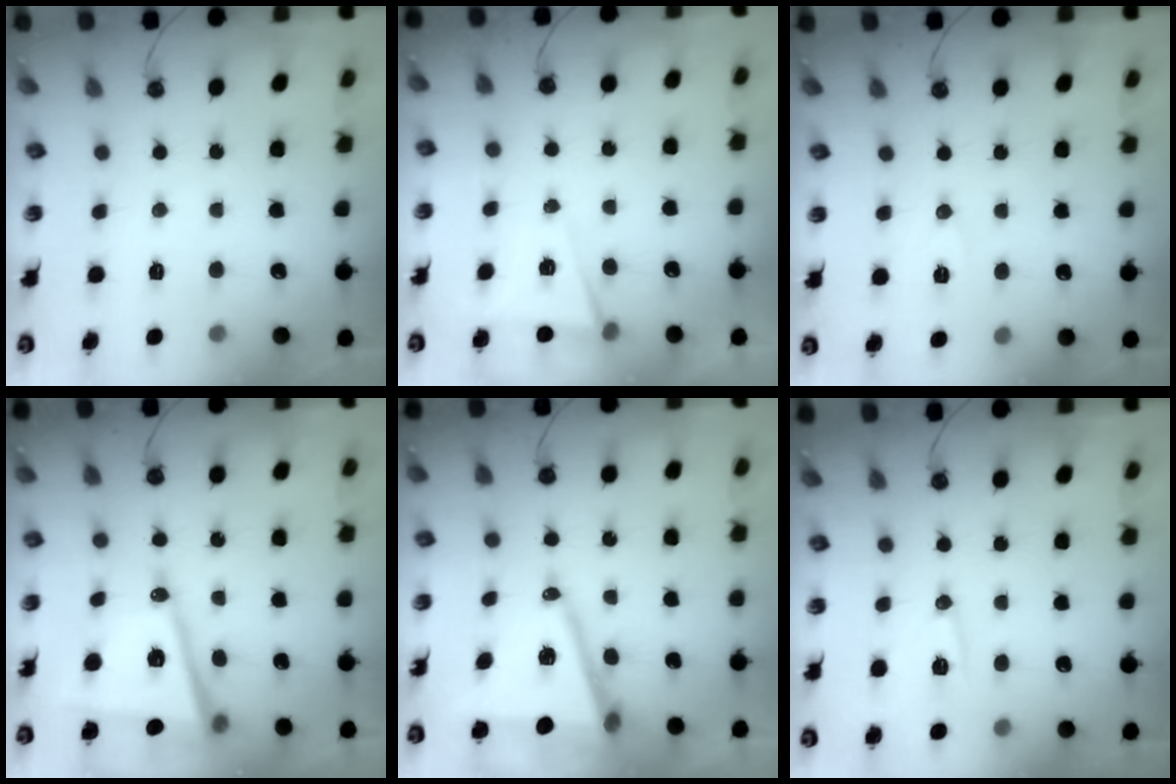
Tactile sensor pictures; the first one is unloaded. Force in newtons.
{"total": 6.3, "press": 4.4, "slide": 4.5}
{"total": 6.3, "press": 4.4, "slide": 4.5}
{"total": 14.1, "press": 13.6, "slide": 3.9}
{"total": 13.5, "press": 12.9, "slide": 3.9}
{"total": 9.5, "press": 9.5, "slide": 0.7}